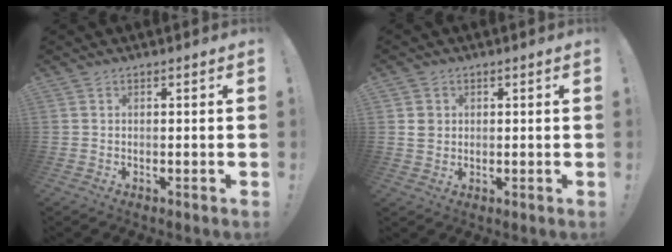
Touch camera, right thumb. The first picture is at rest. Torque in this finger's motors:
{"motor_torque": [-0.16, 0.23, 0.26, 0.10, -0.07]}